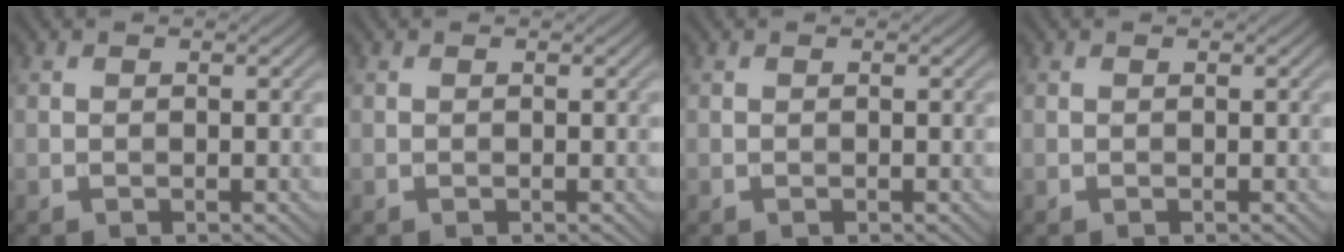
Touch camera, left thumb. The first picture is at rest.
{"total": 0.0}
{"total": 0.0}
{"total": 0.0}